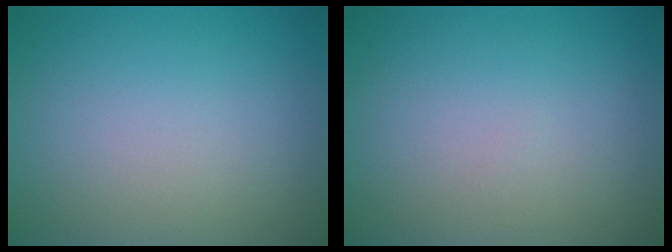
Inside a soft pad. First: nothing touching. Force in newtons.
{"total": 0.0}